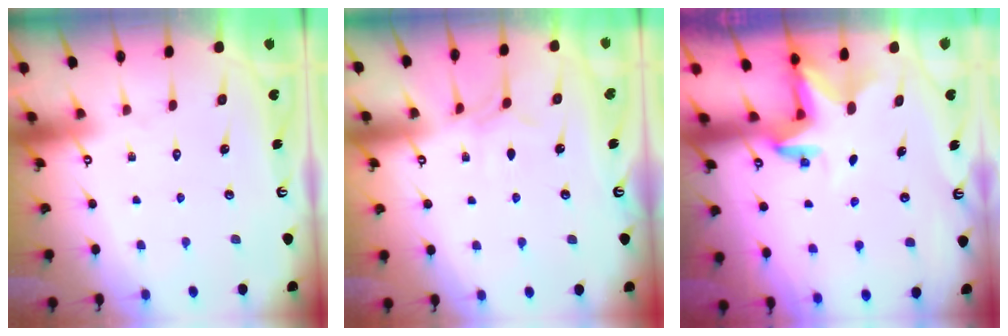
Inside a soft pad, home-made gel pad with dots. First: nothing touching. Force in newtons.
{"total": 4.0, "press": 3.9, "slide": 0.6}
{"total": 2.8, "press": 2.8, "slide": 0.2}